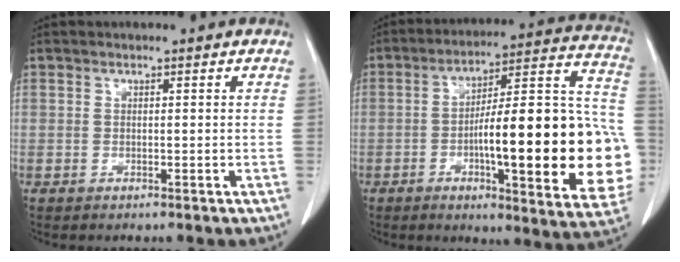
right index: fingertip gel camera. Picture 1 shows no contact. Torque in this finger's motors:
{"motor_torque": [2.14, 0.00, 0.69, 0.19]}